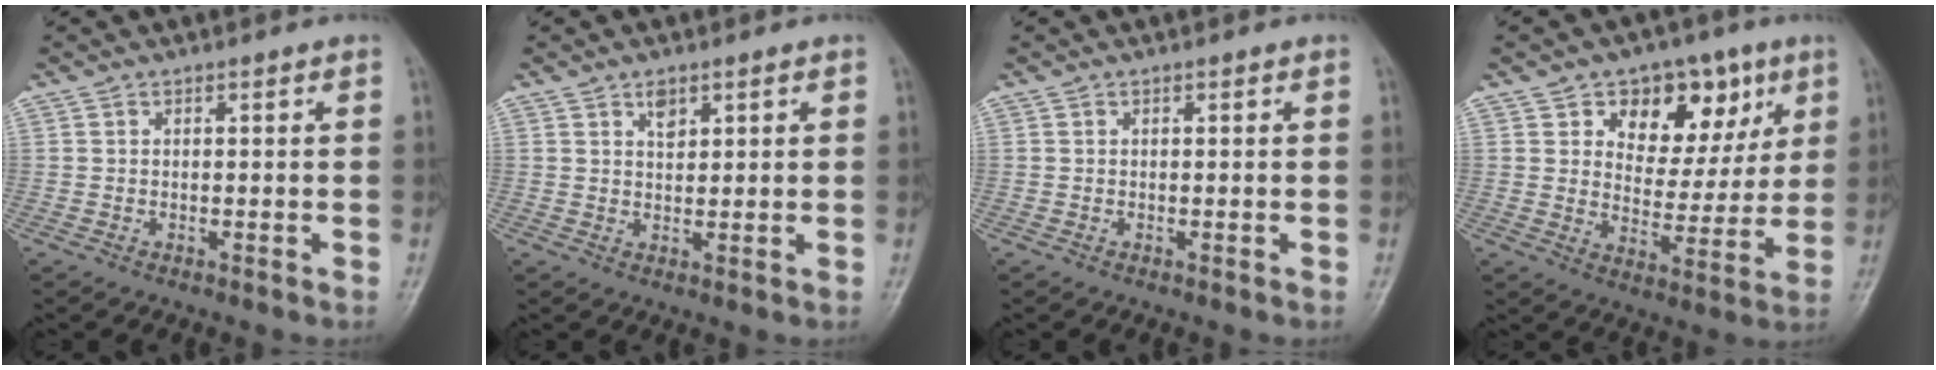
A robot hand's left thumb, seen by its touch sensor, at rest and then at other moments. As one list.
[{"total": 2.6, "force": [1.4, 1.6, 1.5], "torque": [-0.013, -0.009, 0.025]}, {"total": 0.0}, {"total": 14.1, "force": [6.4, 9.4, 8.4], "torque": [-0.065, -0.023, 0.099]}]